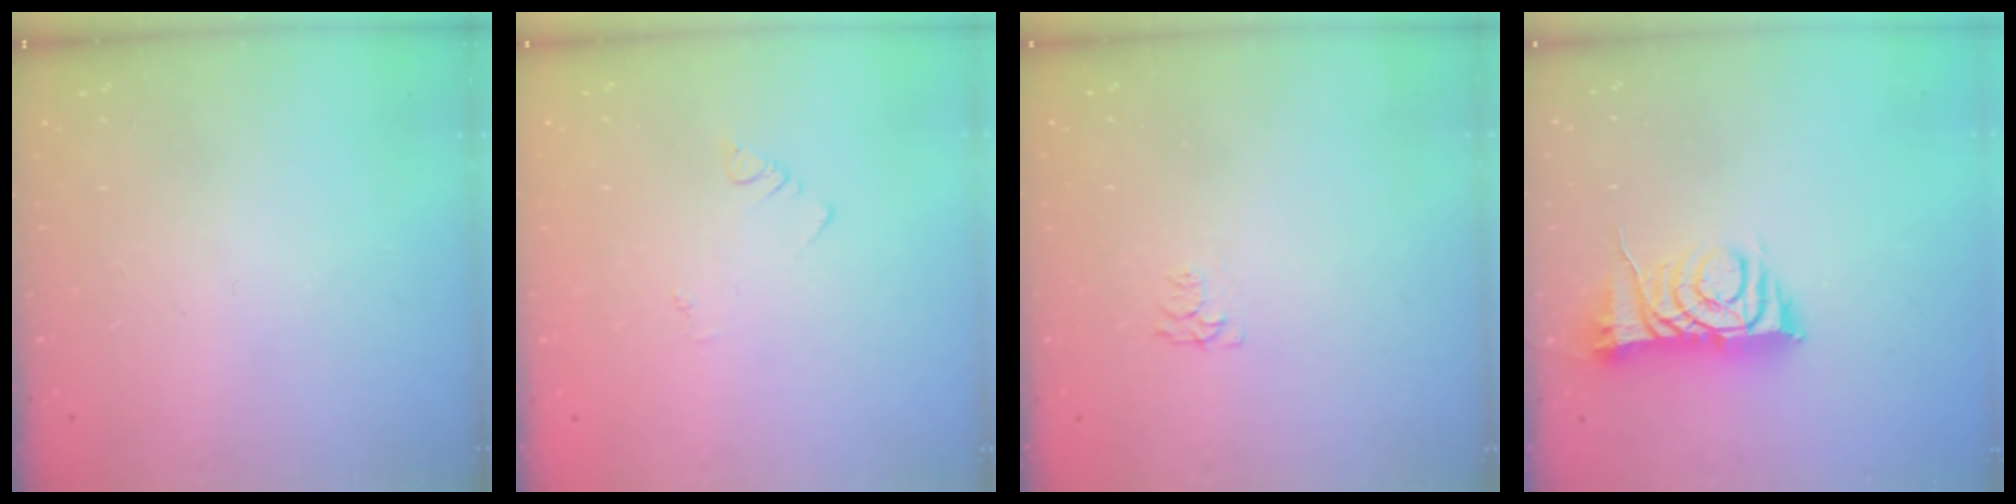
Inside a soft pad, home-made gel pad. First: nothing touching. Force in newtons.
{"total": 1.1, "press": 1.1, "slide": 0.3}
{"total": 4.5, "press": 4.4, "slide": 0.6}
{"total": 9.4, "press": 9.4, "slide": 0.5}